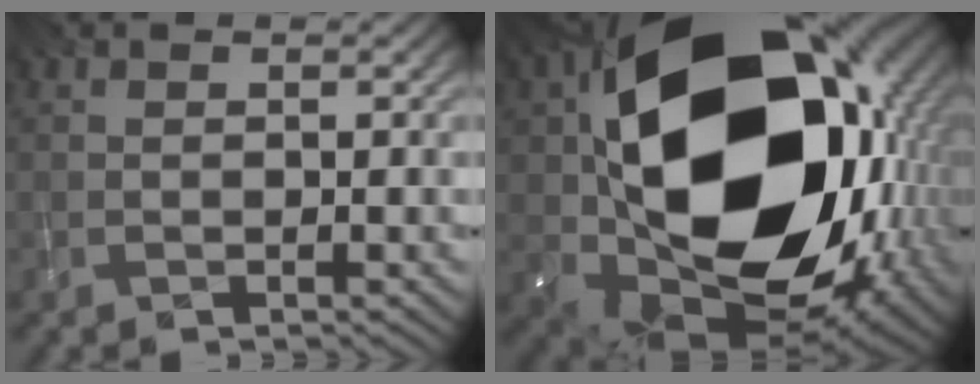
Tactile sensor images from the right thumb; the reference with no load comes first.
{"total": 22.0, "force": [1.7, 15.5, 15.5], "torque": [-0.326, -0.059, 0.069]}